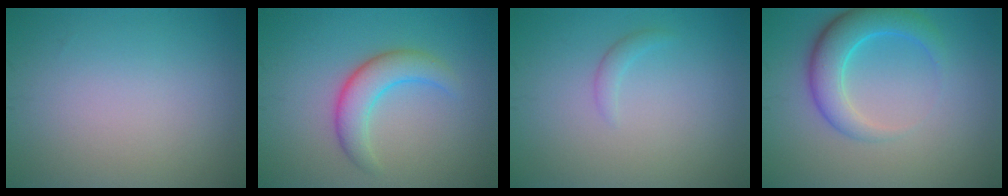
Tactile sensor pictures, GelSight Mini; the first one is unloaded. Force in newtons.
{"total": 4.0, "press": 4.0, "slide": 0.2}
{"total": 1.0, "press": 0.9, "slide": 0.2}
{"total": 4.7, "press": 4.7, "slide": 0.4}